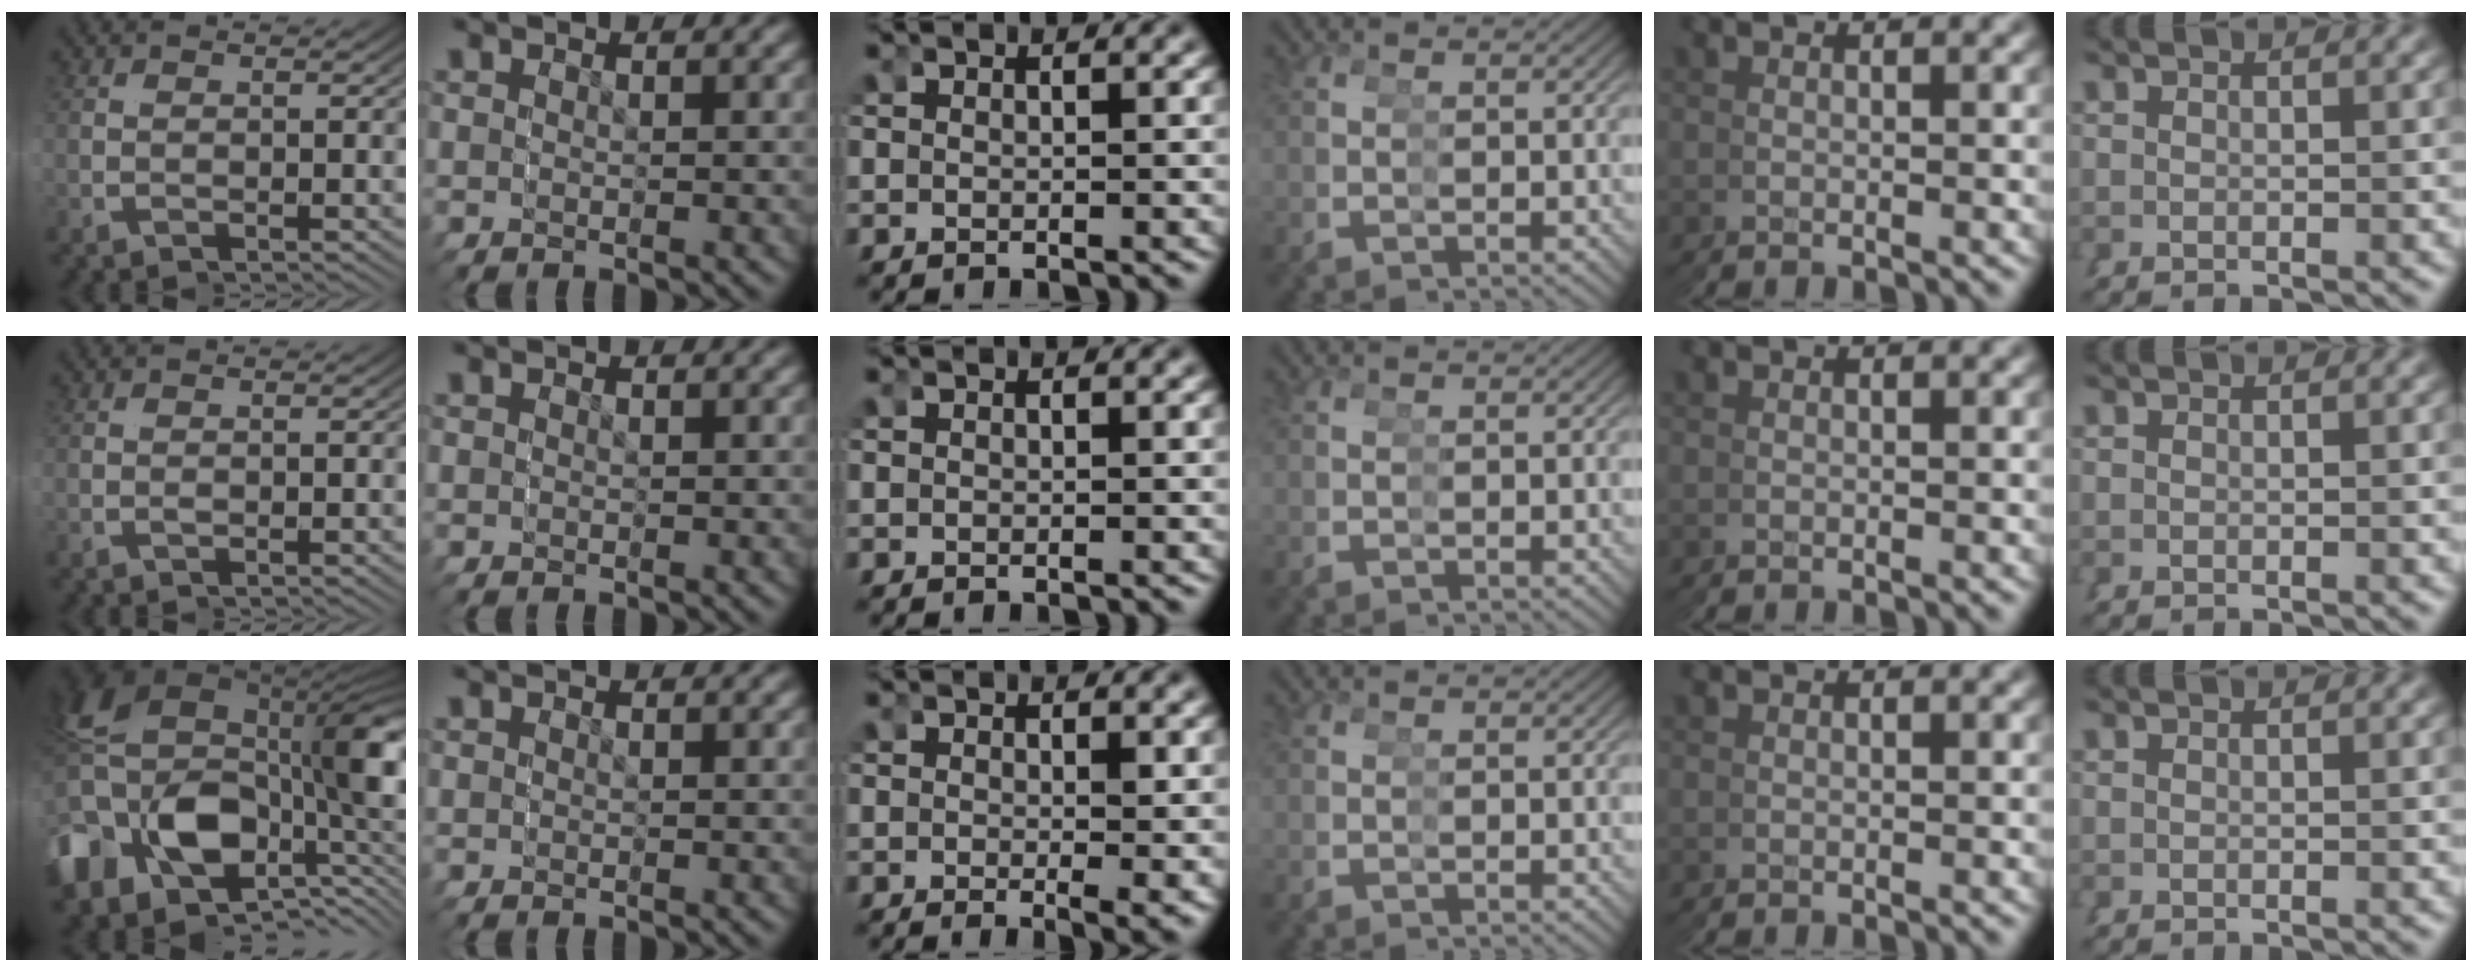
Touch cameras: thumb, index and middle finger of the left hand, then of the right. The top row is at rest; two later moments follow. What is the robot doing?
{"motion": "grasp_and_lifting", "object": "stress ball aka squeeze ball"}